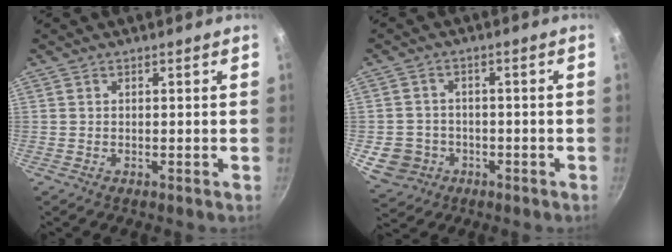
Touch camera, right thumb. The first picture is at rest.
{"total": 7.1, "force": [-2.1, 6.3, 2.2], "torque": [-0.022, 0.019, -0.023]}